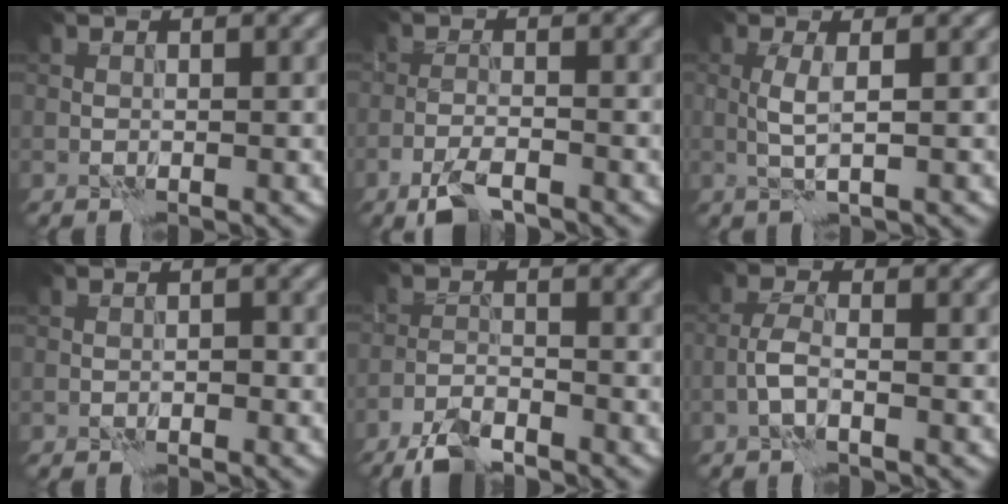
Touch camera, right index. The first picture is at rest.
{"total": 3.3, "force": [-2.3, 1.0, 2.2], "torque": [-0.049, -0.002, -0.049]}
{"total": 1.9, "force": [0.4, 0.3, 1.9], "torque": [-0.043, 0.003, 0.006]}
{"total": 0.6, "force": [-0.3, 0.3, 0.4], "torque": [-0.007, 0.004, -0.005]}
{"total": 4.0, "force": [-3.2, 1.1, 2.0], "torque": [-0.043, -0.004, -0.069]}
{"total": 1.7, "force": [-0.9, 0.3, 1.5], "torque": [-0.032, 0.006, -0.022]}